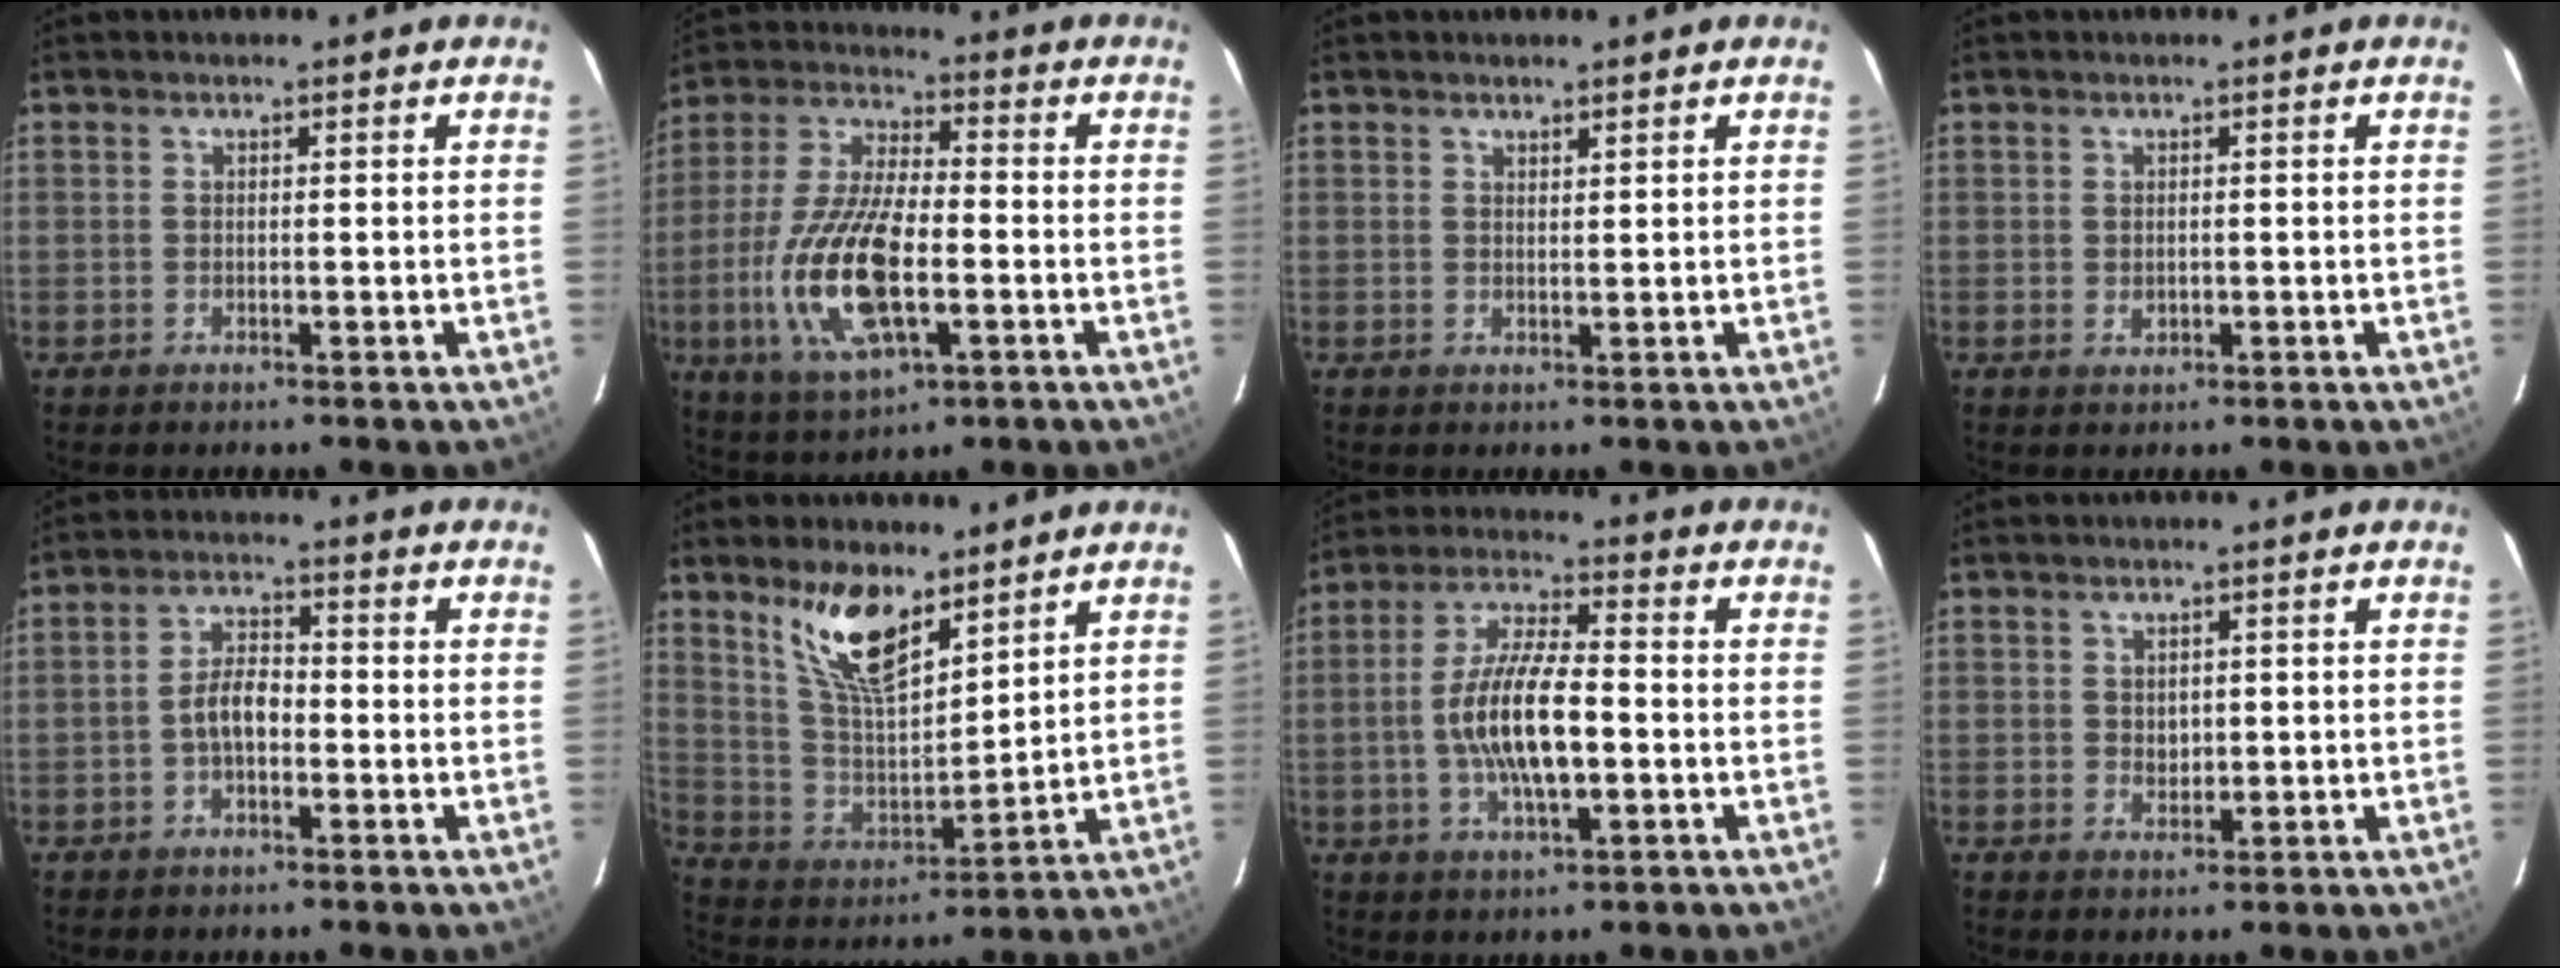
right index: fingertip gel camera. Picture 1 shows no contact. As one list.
[{"total": 17.7, "force": [-4.7, 7.1, 15.6], "torque": [-0.333, -0.011, -0.085]}, {"total": 1.3, "force": [1.2, 0.2, 0.4], "torque": [-0.008, -0.002, 0.020]}, {"total": 1.0, "force": [0.0, 1.0, 0.4], "torque": [-0.004, 0.001, 0.001]}, {"total": 4.7, "force": [-1.6, 2.4, 3.7], "torque": [-0.073, 0.013, -0.028]}, {"total": 13.3, "force": [8.9, 5.0, 8.5], "torque": [-0.160, 0.000, 0.179]}, {"total": 11.9, "force": [-2.0, 3.5, 11.2], "torque": [-0.224, 0.003, -0.037]}, {"total": 2.0, "force": [0.4, 1.7, 1.0], "torque": [-0.013, 0.002, 0.010]}]